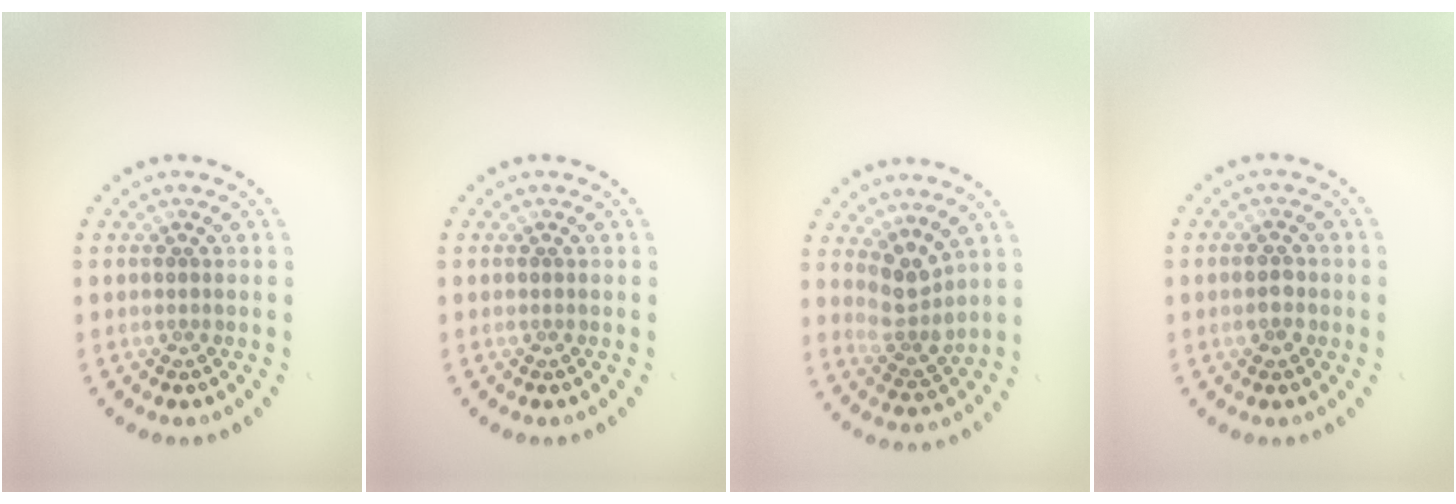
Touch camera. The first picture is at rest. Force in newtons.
{"total": 0.0}
{"total": 2.8, "press": 2.1, "slide": 1.8}
{"total": 1.5, "press": 1.5, "slide": 0.1}